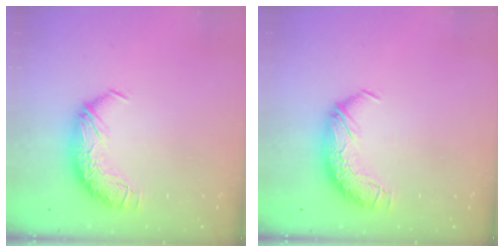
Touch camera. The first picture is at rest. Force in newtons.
{"total": 0.0}